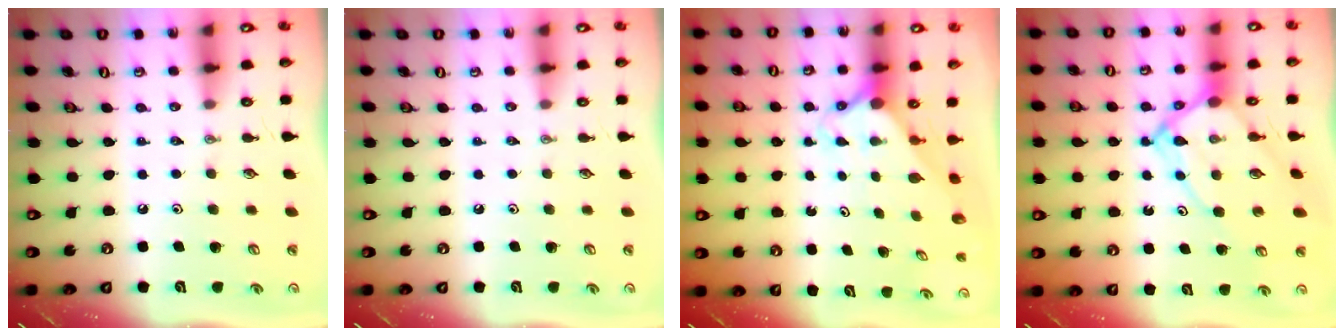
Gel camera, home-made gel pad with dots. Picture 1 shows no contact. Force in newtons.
{"total": 0.0}
{"total": 2.1, "press": 2.1, "slide": 0.1}
{"total": 11.4, "press": 11.4, "slide": 1.1}